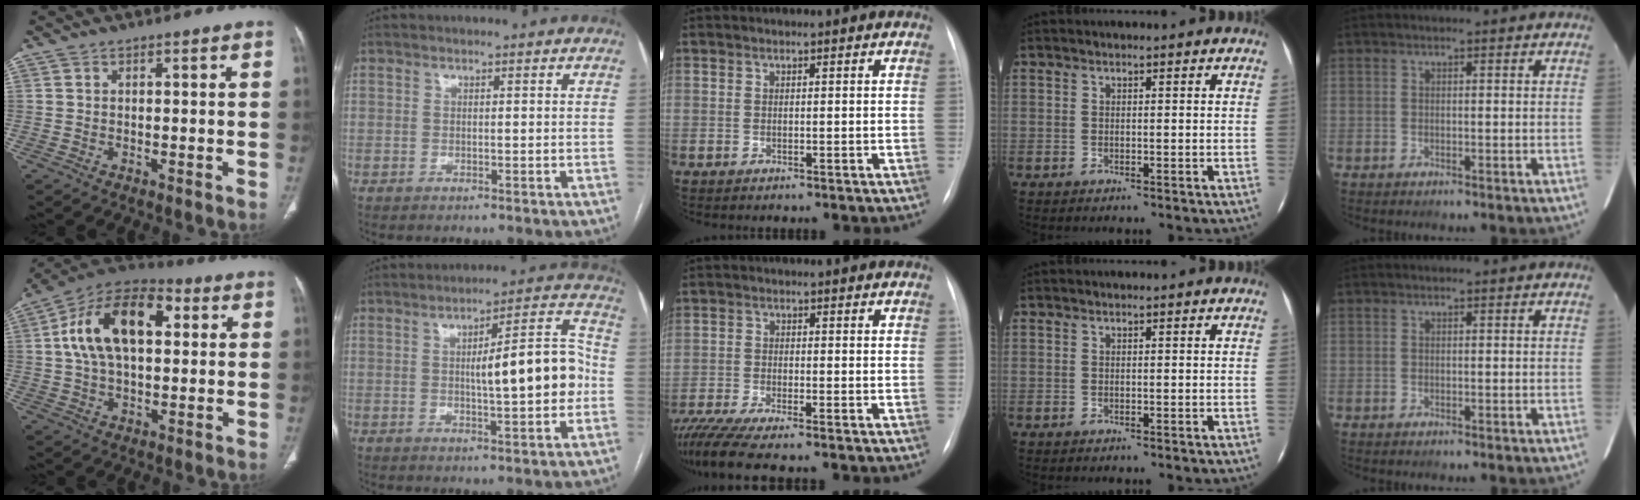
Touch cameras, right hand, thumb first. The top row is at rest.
{"thumb": {"total": 17.9, "force": [3.8, 10.1, 14.3], "torque": [-0.237, 0.026, 0.057]}, "index": {"total": 11.9, "force": [-0.6, 2.3, 11.6], "torque": [-0.161, 0.026, -0.006]}, "middle": {"total": 7.8, "force": [-6.6, -0.3, 4.2], "torque": [-0.077, -0.023, -0.110]}}